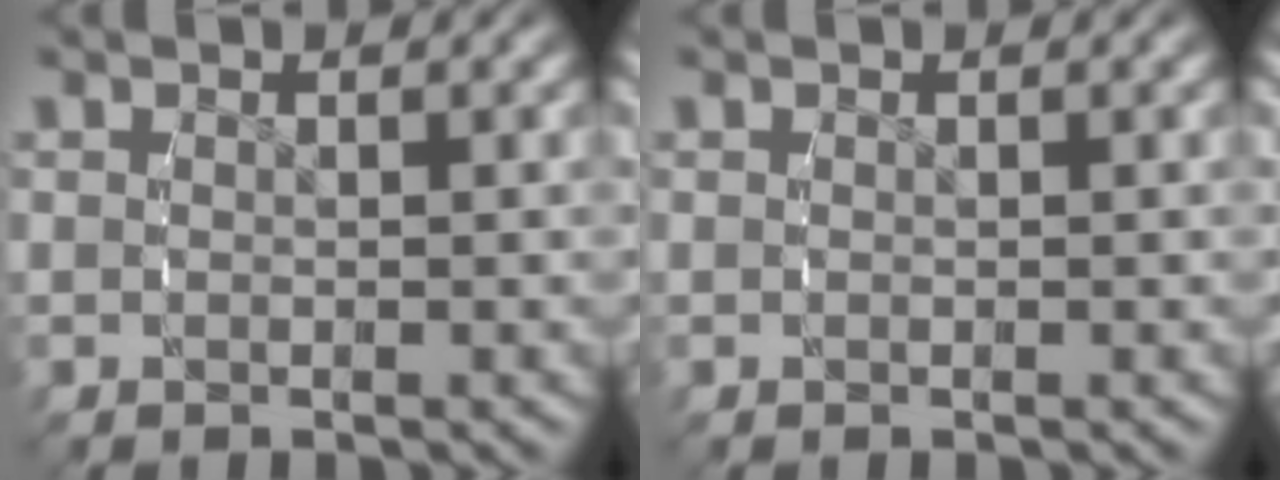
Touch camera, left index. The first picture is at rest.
{"total": 0.0}